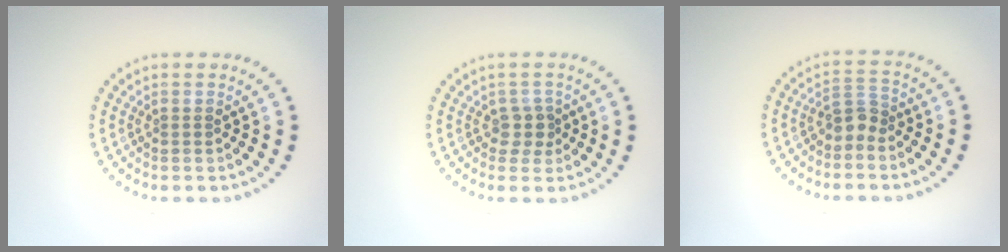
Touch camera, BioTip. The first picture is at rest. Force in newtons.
{"total": 1.7, "press": 1.4, "slide": 1.0}
{"total": 2.2, "press": 1.7, "slide": 1.4}